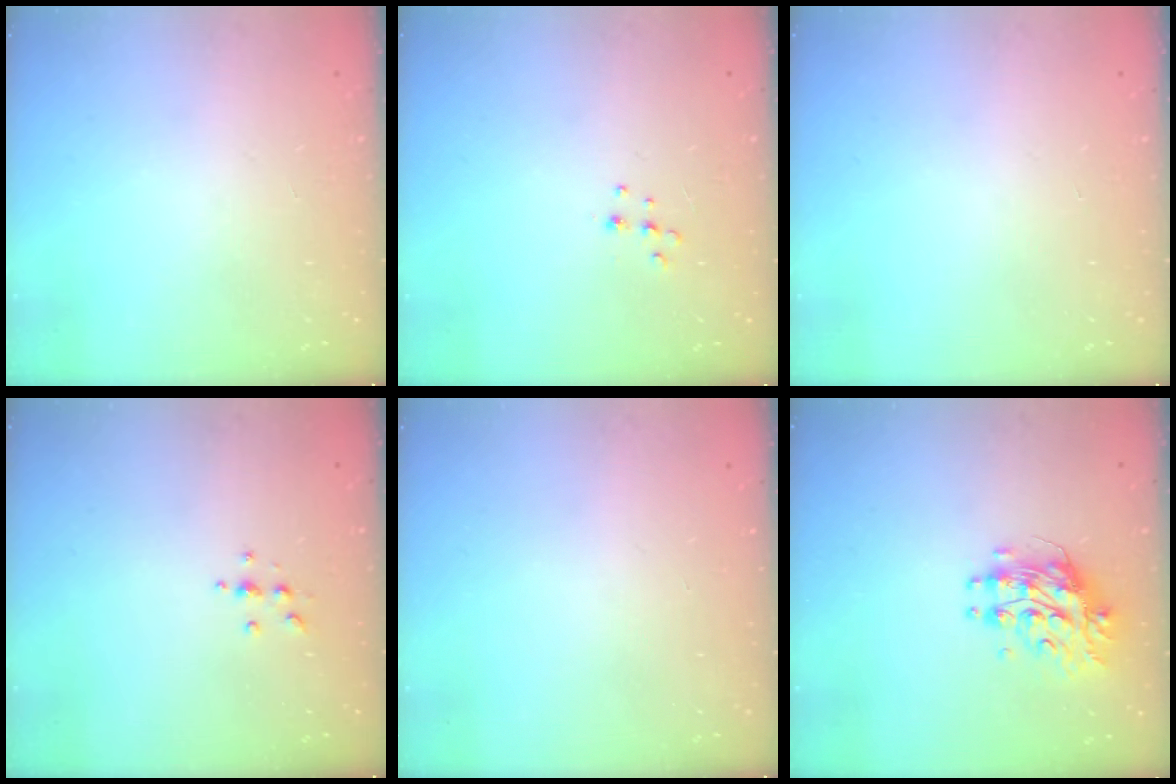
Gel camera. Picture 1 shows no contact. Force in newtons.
{"total": 5.6, "press": 5.6, "slide": 0.6}
{"total": 0.0}
{"total": 3.7, "press": 3.7, "slide": 0.5}
{"total": 0.0}
{"total": 9.0, "press": 9.0, "slide": 0.8}